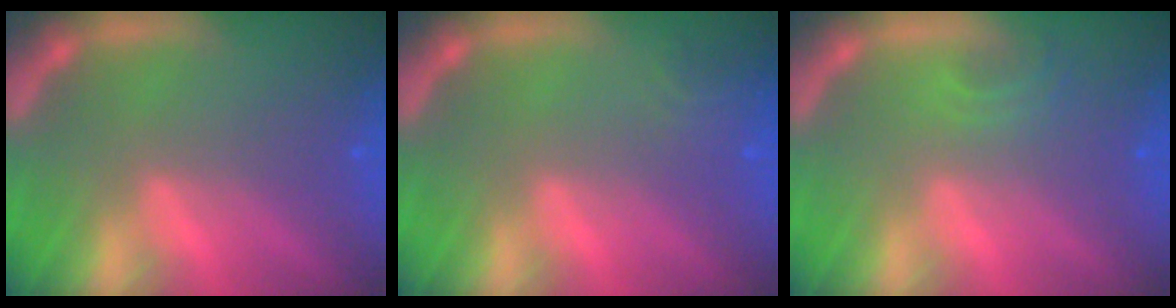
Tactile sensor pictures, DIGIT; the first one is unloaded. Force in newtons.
{"total": 1.4}
{"total": 1.4}